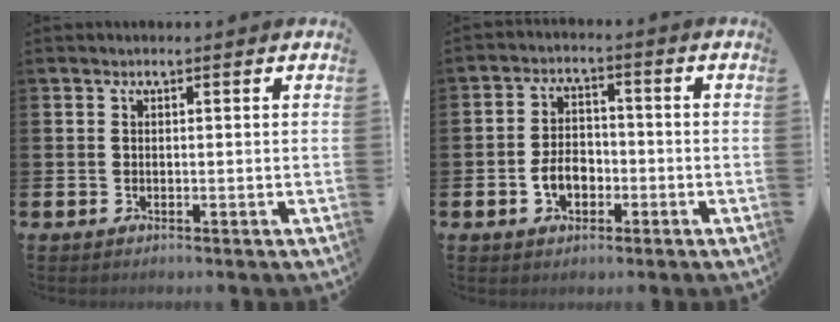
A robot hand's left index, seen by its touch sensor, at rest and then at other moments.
{"total": 4.5, "force": [-1.5, 3.1, 2.9], "torque": [-0.041, 0.003, -0.032]}